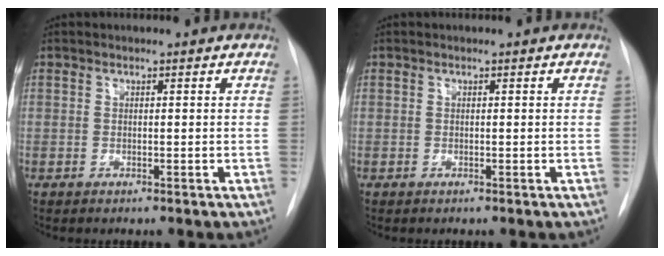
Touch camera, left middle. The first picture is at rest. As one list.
[{"total": 0.0}]